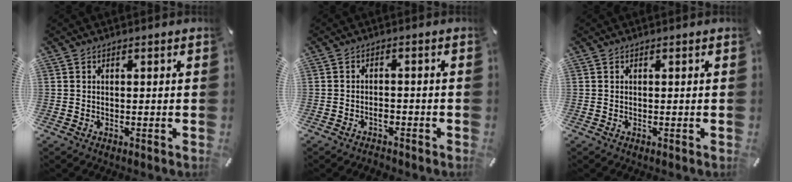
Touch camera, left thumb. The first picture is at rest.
{"total": 2.5, "force": [-1.7, 1.4, 1.3], "torque": [-0.024, 0.007, -0.032]}
{"total": 0.0}